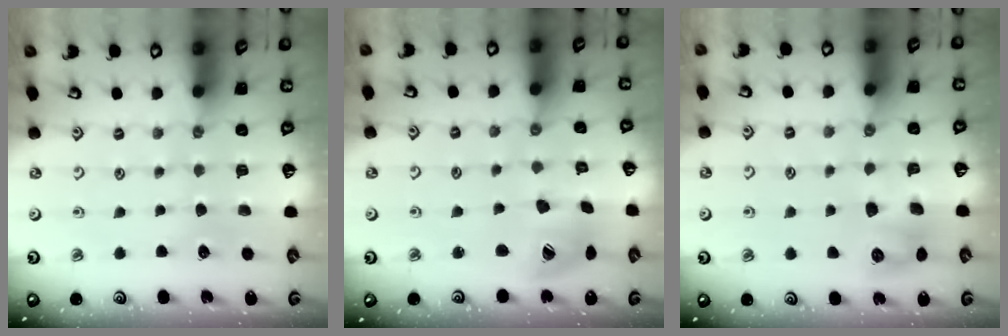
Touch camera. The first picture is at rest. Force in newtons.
{"total": 12.0, "press": 12.0, "slide": 1.0}
{"total": 8.9, "press": 8.8, "slide": 0.7}